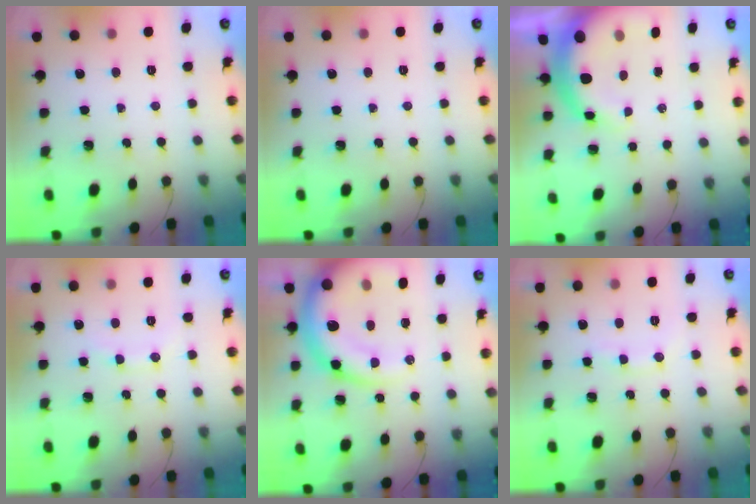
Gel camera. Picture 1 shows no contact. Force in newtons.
{"total": 0.0}
{"total": 9.0, "press": 8.8, "slide": 1.9}
{"total": 6.6, "press": 6.5, "slide": 1.4}
{"total": 20.2, "press": 19.6, "slide": 4.9}
{"total": 7.3, "press": 7.2, "slide": 1.1}